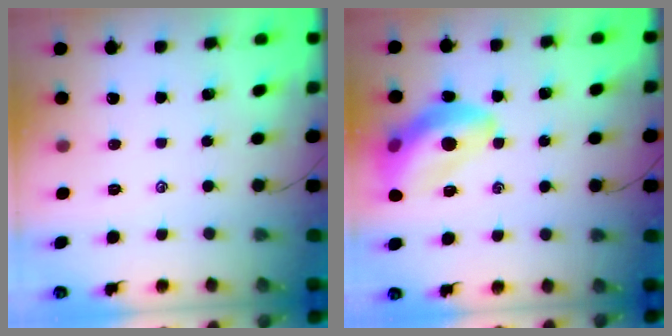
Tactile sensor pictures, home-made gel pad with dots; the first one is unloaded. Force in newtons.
{"total": 15.1, "press": 14.8, "slide": 2.9}